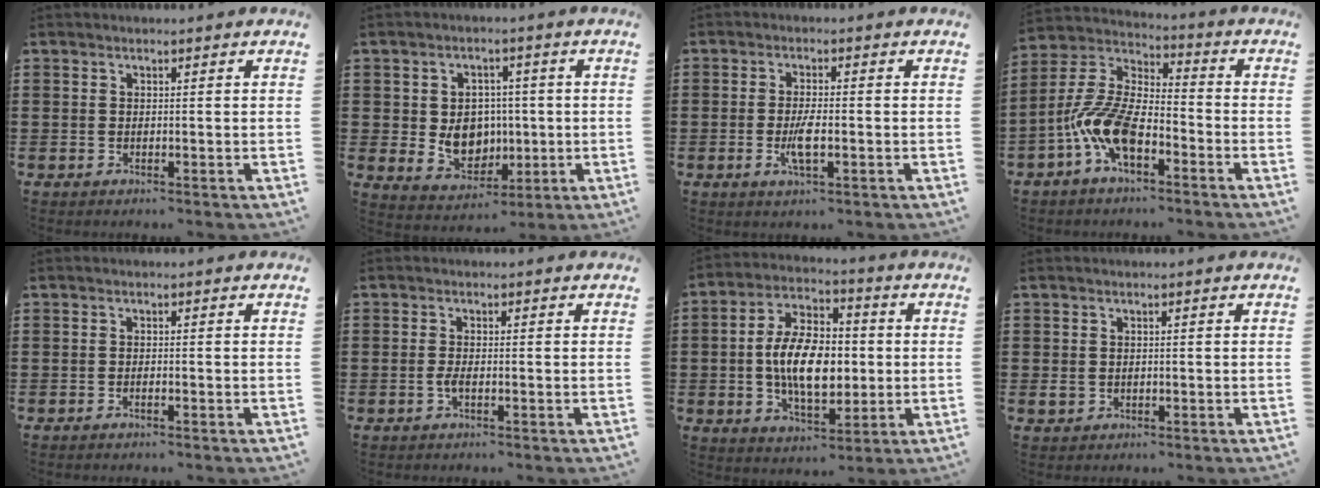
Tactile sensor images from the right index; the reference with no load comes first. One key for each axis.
{"total": 6.6, "fx": 0.0, "fy": 5.8, "fz": 3.0, "tx": -0.050, "ty": 0.007, "tz": 0.001}
{"total": 4.0, "fx": -1.0, "fy": 1.0, "fz": 3.7, "tx": -0.078, "ty": -0.003, "tz": -0.022}
{"total": 11.6, "fx": -5.2, "fy": 5.0, "fz": 9.1, "tx": -0.231, "ty": -0.009, "tz": -0.107}
{"total": 0.6, "fx": -0.5, "fy": 0.0, "fz": 0.4, "tx": -0.009, "ty": -0.005, "tz": -0.008}
{"total": 1.7, "fx": -0.7, "fy": 0.2, "fz": 1.5, "tx": -0.043, "ty": -0.008, "tz": -0.017}
{"total": 10.6, "fx": -0.6, "fy": 6.1, "fz": 8.6, "tx": -0.180, "ty": 0.005, "tz": -0.015}
{"total": 1.4, "fx": -0.2, "fy": 1.3, "fz": 0.5, "tx": -0.012, "ty": 0.004, "tz": -0.005}